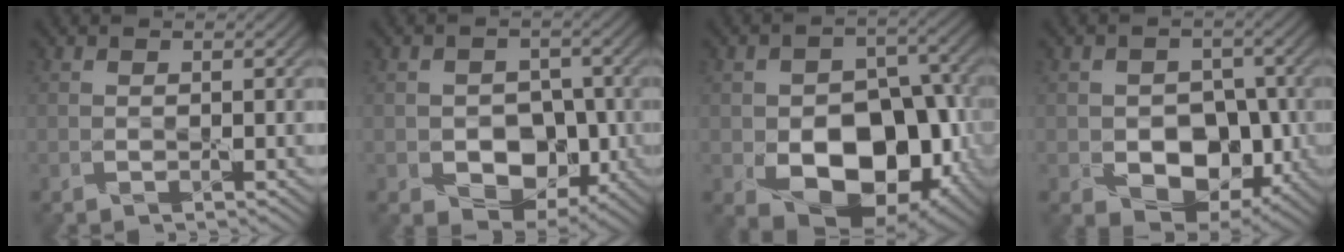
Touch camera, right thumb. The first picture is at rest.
{"total": 7.1, "force": [-2.0, 5.4, 4.3], "torque": [-0.069, -0.014, -0.036]}
{"total": 13.8, "force": [-4.1, 9.2, 9.4], "torque": [-0.137, -0.028, -0.060]}
{"total": 8.5, "force": [-2.3, 6.2, 5.4], "torque": [-0.086, -0.018, -0.037]}